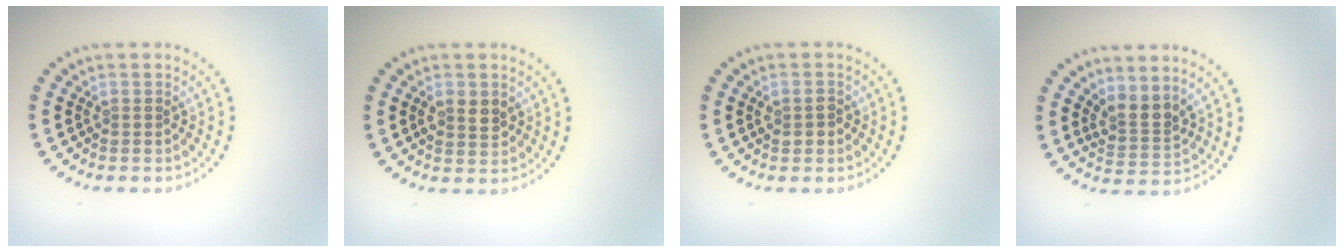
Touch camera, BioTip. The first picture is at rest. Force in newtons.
{"total": 2.1, "press": 2.1, "slide": 0.2}
{"total": 1.5, "press": 1.5, "slide": 0.1}
{"total": 2.5, "press": 1.9, "slide": 1.7}